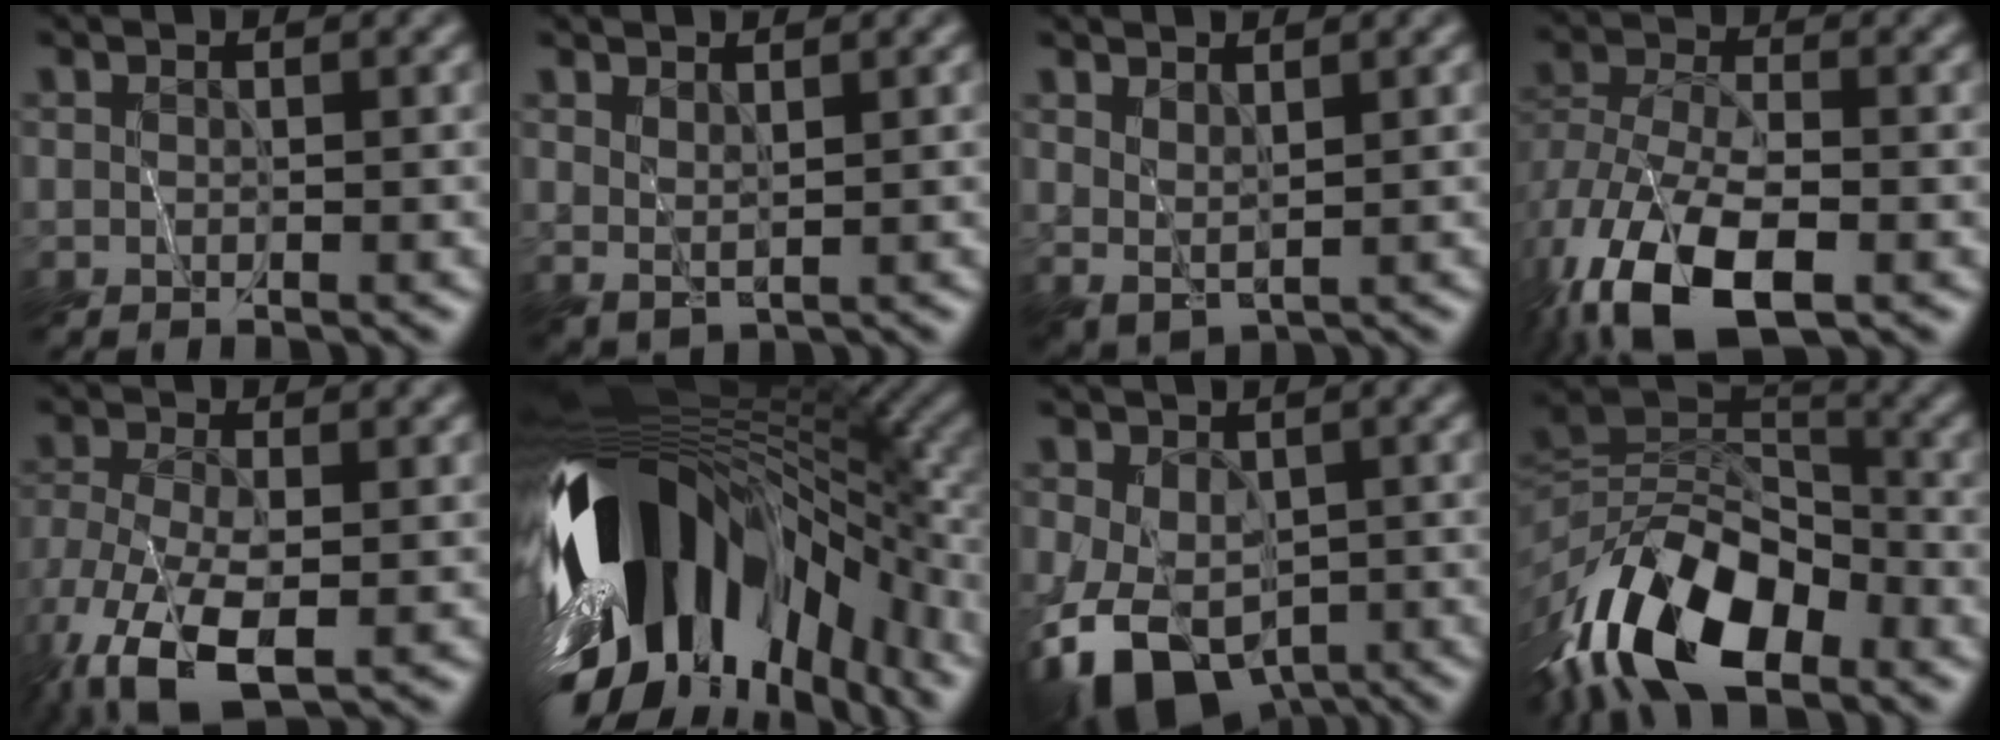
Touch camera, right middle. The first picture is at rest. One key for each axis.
{"total": 1.2, "fx": 1.1, "fy": 0.2, "fz": 0.2, "tx": -0.007, "ty": -0.001, "tz": 0.028}
{"total": 1.5, "fx": 1.3, "fy": 0.5, "fz": 0.5, "tx": -0.017, "ty": -0.001, "tz": 0.030}
{"total": 12.4, "fx": -6.2, "fy": 6.6, "fz": 8.4, "tx": -0.182, "ty": -0.028, "tz": -0.108}
{"total": 10.0, "fx": -5.3, "fy": 4.7, "fz": 7.0, "tx": -0.165, "ty": -0.049, "tz": -0.090}
{"total": 16.2, "fx": -5.8, "fy": 8.7, "fz": 12.4, "tx": -0.228, "ty": -0.016, "tz": -0.098}
{"total": 8.0, "fx": -3.8, "fy": 5.3, "fz": 4.6, "tx": -0.082, "ty": -0.027, "tz": -0.062}
{"total": 12.3, "fx": -7.1, "fy": 5.7, "fz": 8.3, "tx": -0.150, "ty": 0.005, "tz": -0.141}